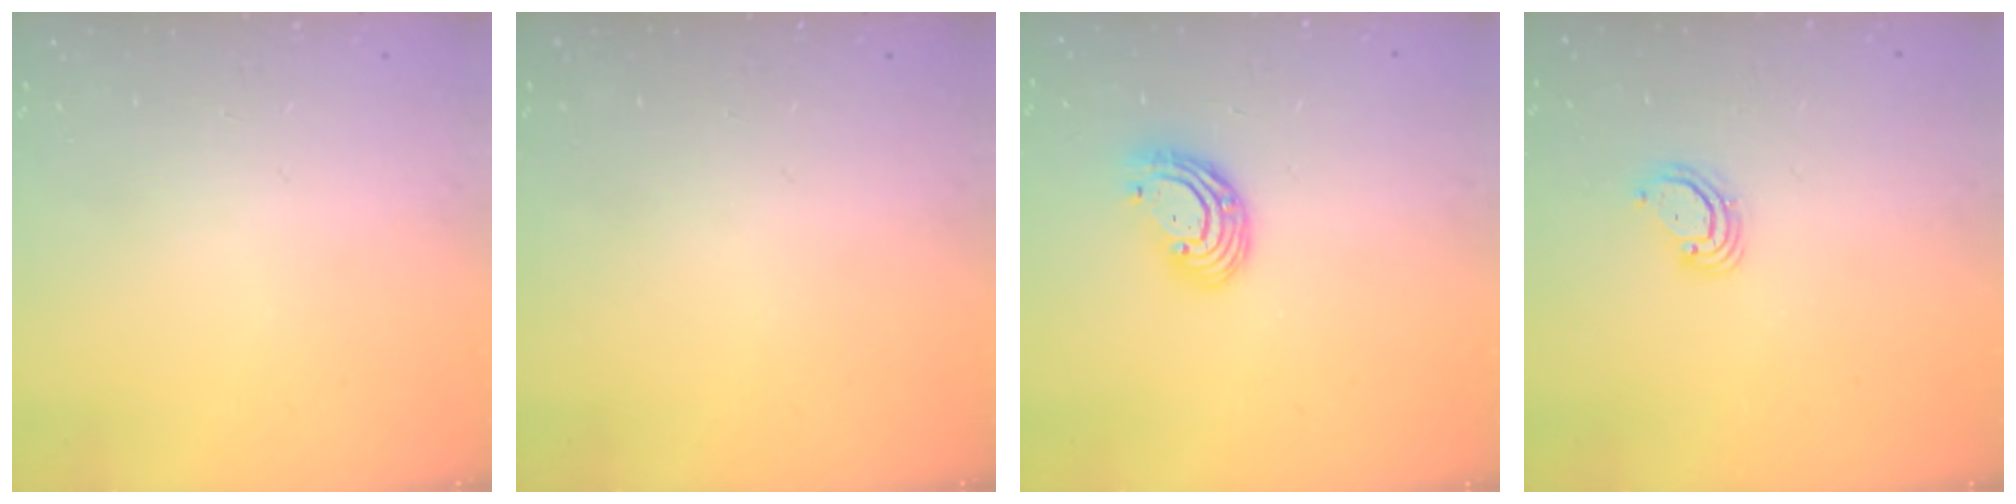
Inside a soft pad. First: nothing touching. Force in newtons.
{"total": 0.0}
{"total": 9.3, "press": 9.3, "slide": 1.0}
{"total": 3.2, "press": 3.2, "slide": 0.2}